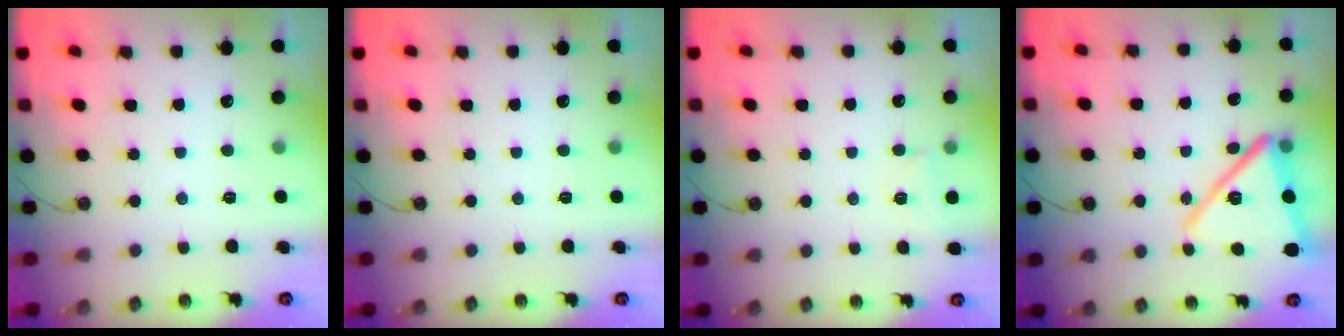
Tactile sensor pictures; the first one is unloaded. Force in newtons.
{"total": 0.0}
{"total": 3.9, "press": 3.2, "slide": 2.4}
{"total": 17.9, "press": 17.8, "slide": 1.4}